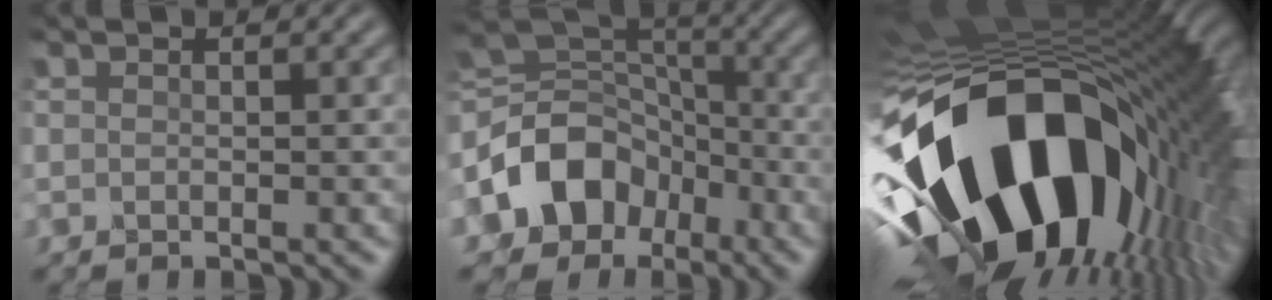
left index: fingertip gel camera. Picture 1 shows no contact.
{"total": 8.3, "force": [-3.4, 6.2, 4.4], "torque": [-0.076, 0.013, -0.068]}
{"total": 19.8, "force": [-4.9, 11.5, 15.3], "torque": [-0.278, -0.027, -0.088]}